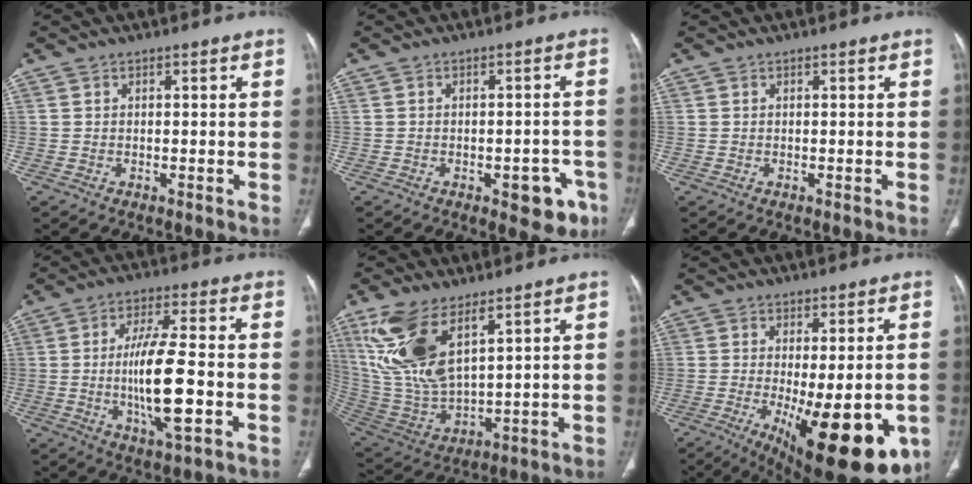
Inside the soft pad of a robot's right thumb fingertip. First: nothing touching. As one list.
[{"total": 7.4, "force": [-3.5, 3.7, 5.4], "torque": [-0.037, 0.017, -0.036]}, {"total": 0.0}, {"total": 13.4, "force": [-2.3, 3.6, 12.8], "torque": [-0.239, 0.005, -0.039]}, {"total": 15.5, "force": [8.1, 6.4, 11.5], "torque": [-0.242, -0.031, 0.181]}, {"total": 21.3, "force": [-7.1, 7.8, 18.4], "torque": [-0.209, -0.027, -0.080]}]